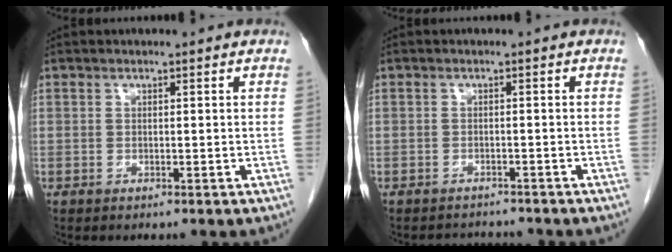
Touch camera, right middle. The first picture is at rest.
{"total": 2.9, "force": [-2.9, 0.6, -0.1], "torque": [0.004, -0.006, -0.042]}